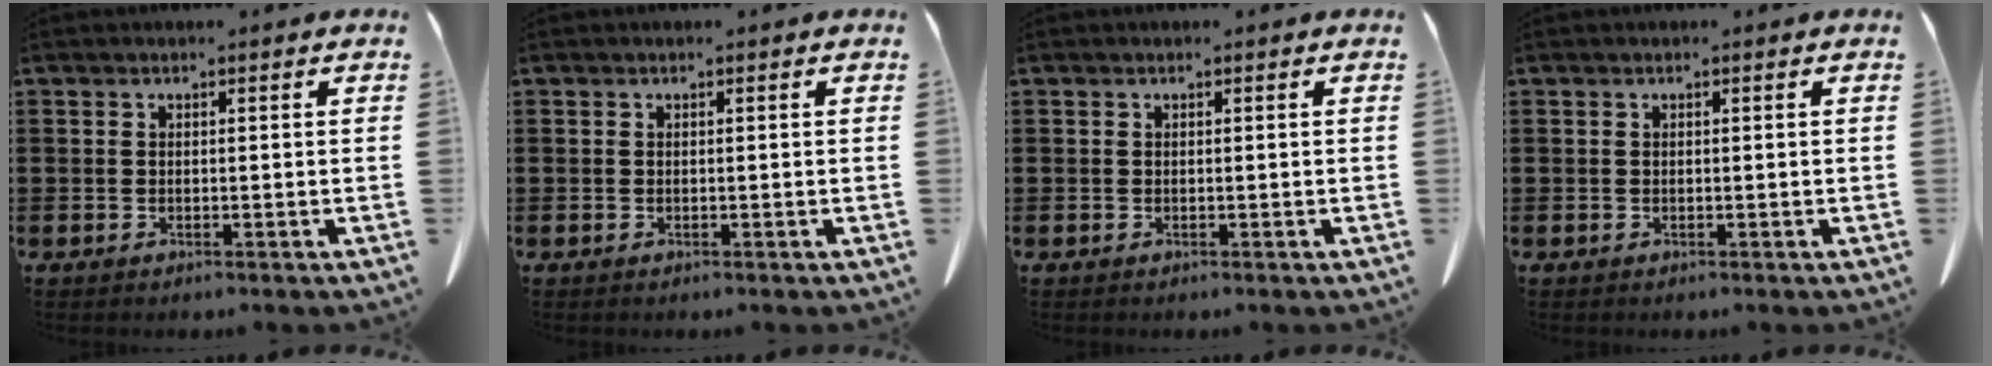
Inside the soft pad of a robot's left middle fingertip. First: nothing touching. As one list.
[{"total": 0.0}, {"total": 0.0}, {"total": 0.0}]